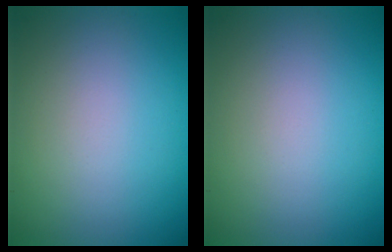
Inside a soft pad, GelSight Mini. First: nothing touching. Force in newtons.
{"total": 0.0}